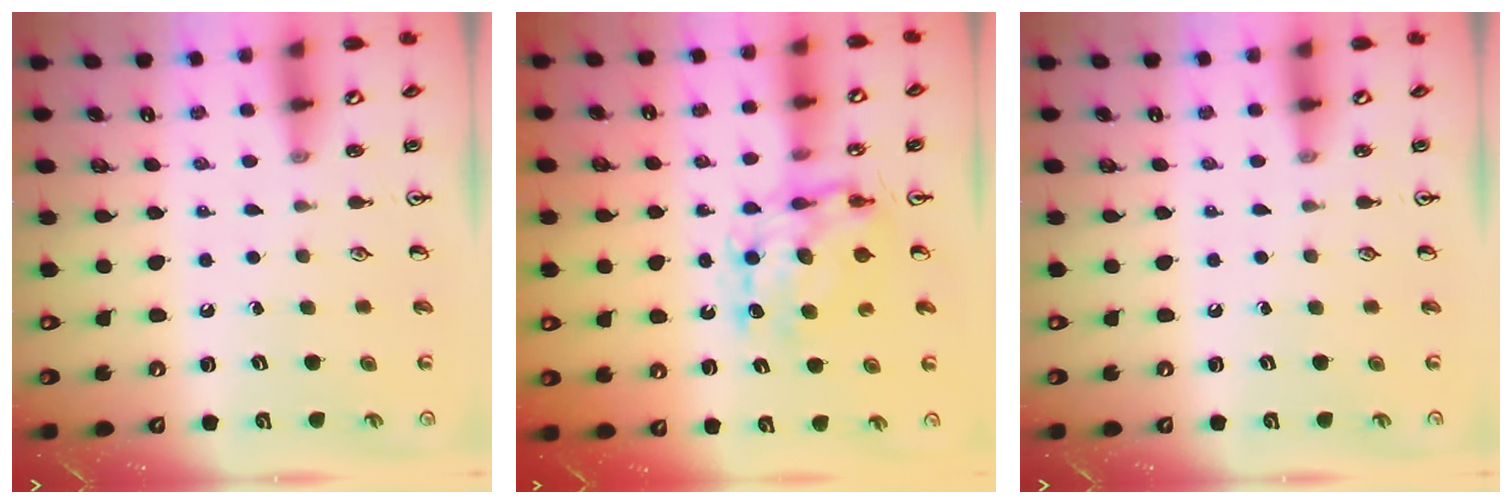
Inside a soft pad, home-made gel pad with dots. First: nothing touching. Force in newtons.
{"total": 8.6, "press": 8.6, "slide": 0.9}
{"total": 0.0}